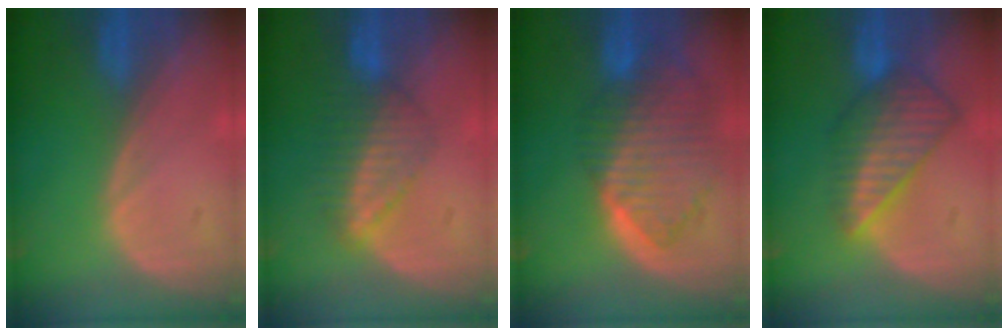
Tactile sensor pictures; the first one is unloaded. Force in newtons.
{"total": 6.5, "press": 5.9, "slide": 2.7}
{"total": 10.1, "press": 8.6, "slide": 5.2}
{"total": 8.5, "press": 7.4, "slide": 4.1}